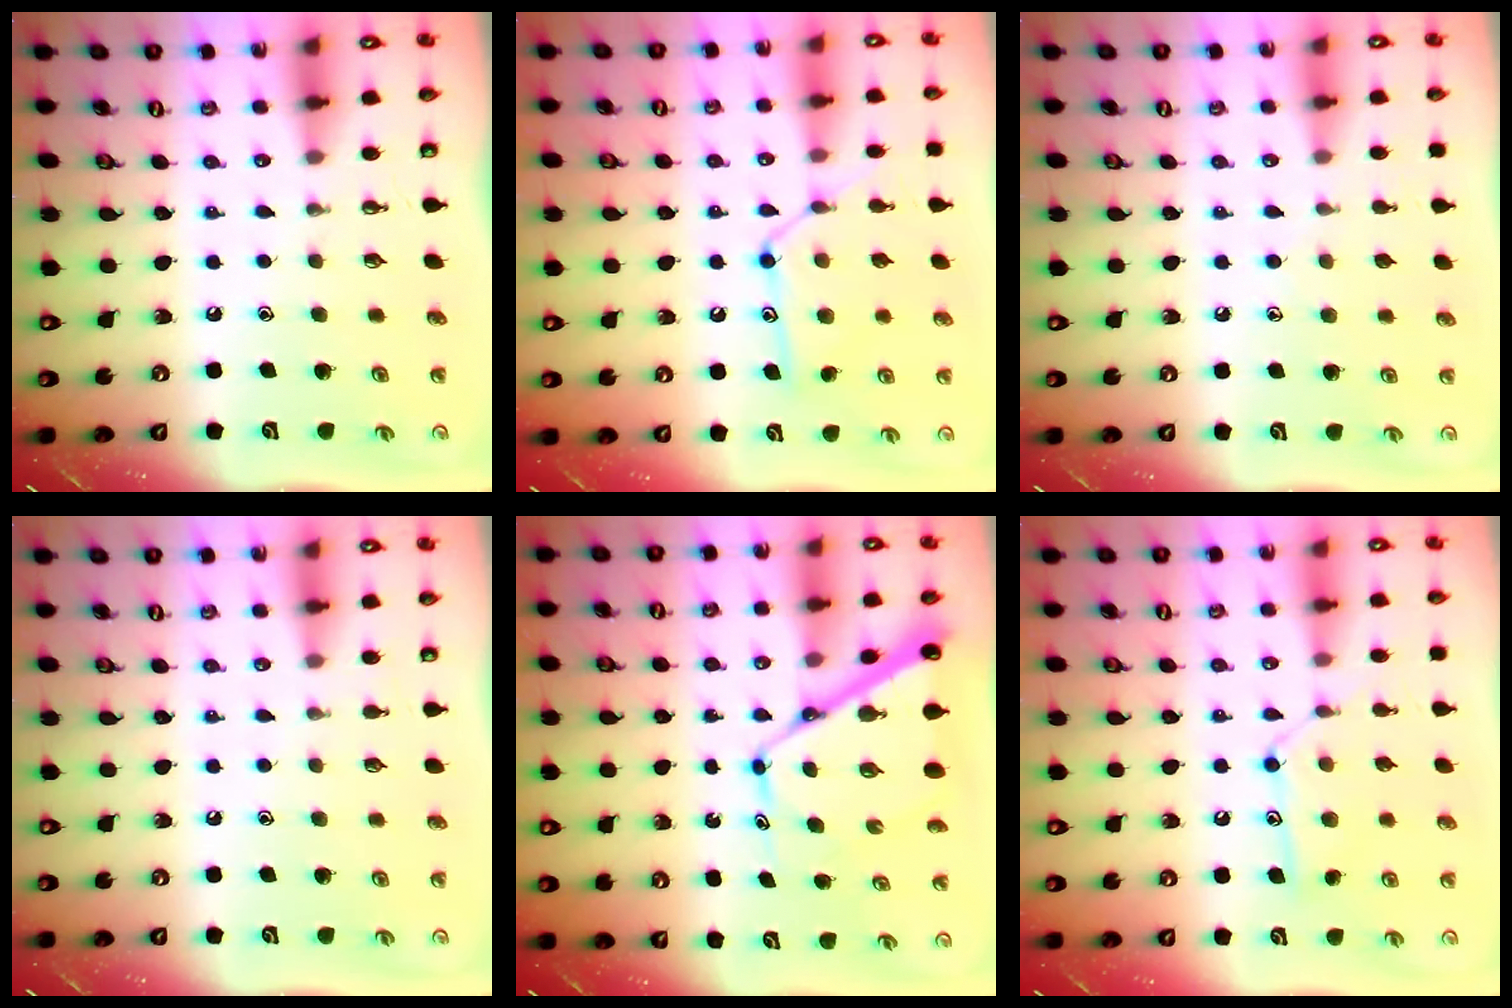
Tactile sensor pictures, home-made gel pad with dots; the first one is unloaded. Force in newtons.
{"total": 12.2, "press": 12.2, "slide": 0.8}
{"total": 5.6, "press": 5.6, "slide": 0.5}
{"total": 2.8, "press": 2.8, "slide": 0.2}
{"total": 11.7, "press": 11.6, "slide": 1.0}
{"total": 12.9, "press": 12.9, "slide": 0.8}